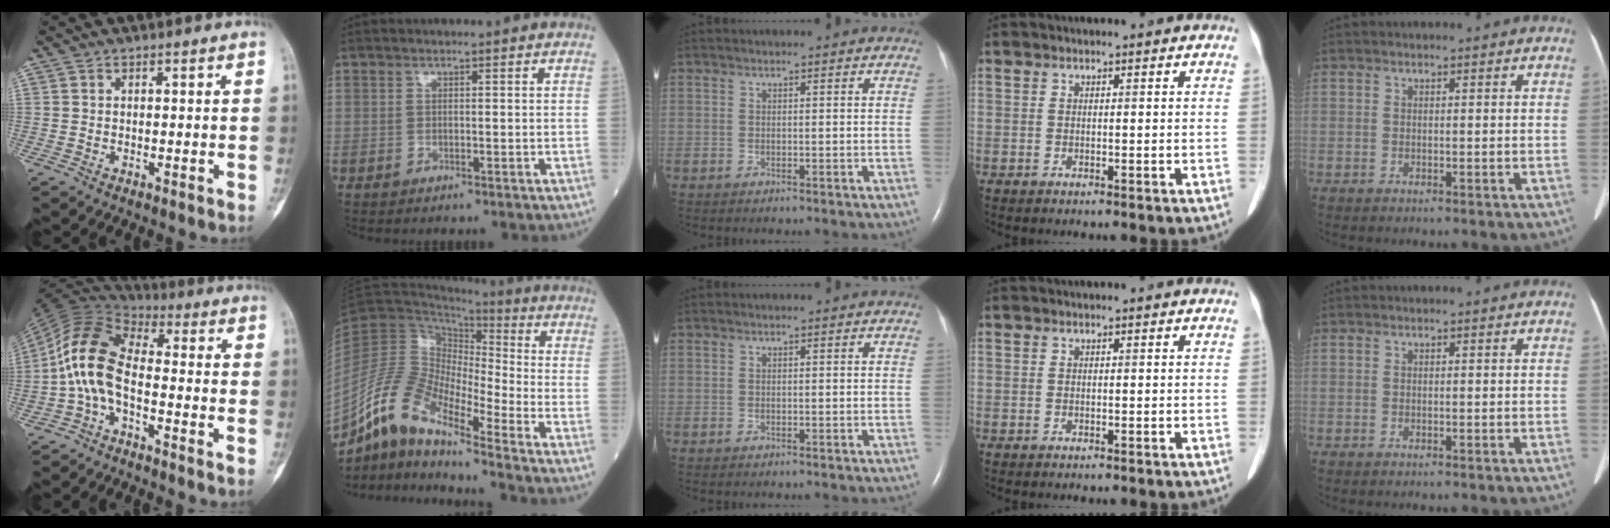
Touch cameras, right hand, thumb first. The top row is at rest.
{"thumb": {"total": 11.0, "force": [-2.3, 5.8, 9.0], "torque": [-0.173, 0.048, -0.063]}, "index": {"total": 10.6, "force": [-8.2, 2.2, 6.4], "torque": [-0.147, 0.019, -0.155]}}